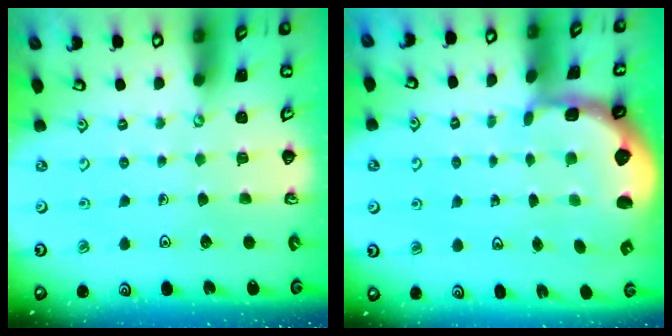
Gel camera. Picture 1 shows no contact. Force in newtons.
{"total": 2.4, "press": 1.7, "slide": 1.7}